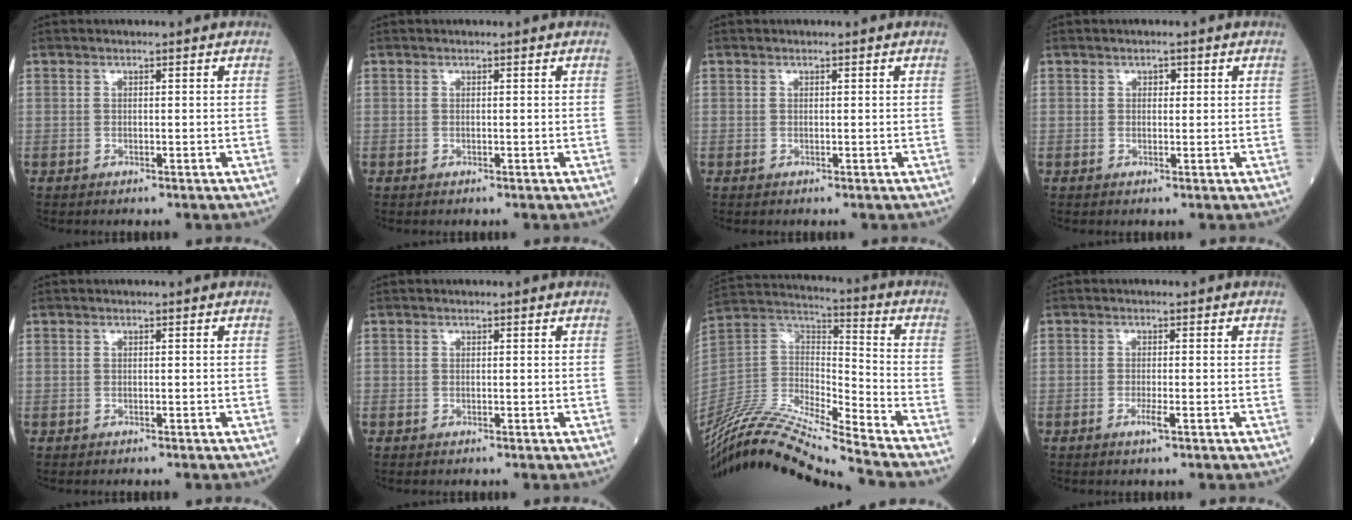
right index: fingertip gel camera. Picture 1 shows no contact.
{"total": 0.0}
{"total": 0.0}
{"total": 1.0, "force": [0.4, 0.7, 0.6], "torque": [-0.007, 0.000, 0.004]}
{"total": 0.5, "force": [-0.5, 0.0, 0.2], "torque": [-0.001, -0.001, -0.009]}
{"total": 0.0}
{"total": 20.7, "force": [-18.9, -1.0, 8.5], "torque": [-0.180, 0.007, -0.350]}
{"total": 1.8, "force": [-0.9, 0.0, 1.5], "torque": [-0.031, -0.003, -0.016]}